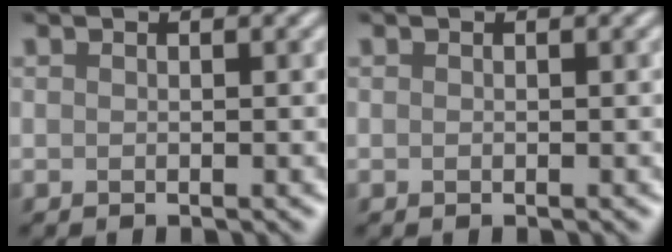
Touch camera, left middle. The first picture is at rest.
{"total": 0.0}